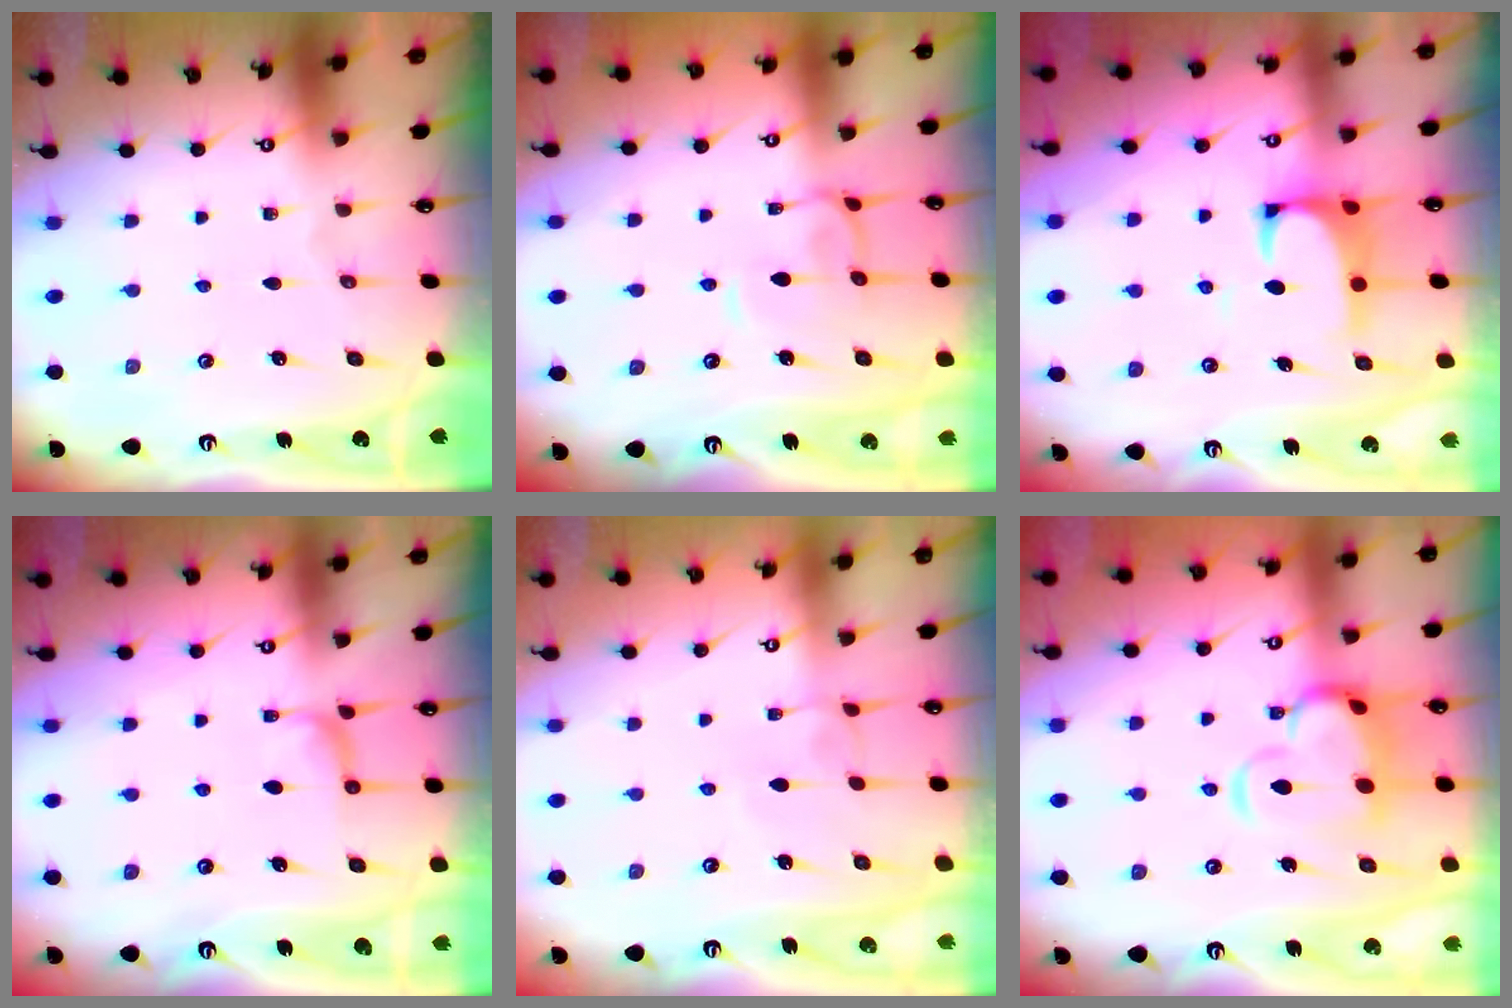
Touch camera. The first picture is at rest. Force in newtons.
{"total": 1.4, "press": 1.3, "slide": 0.4}
{"total": 1.8, "press": 1.6, "slide": 0.7}
{"total": 2.9, "press": 2.7, "slide": 0.9}
{"total": 2.8, "press": 2.8, "slide": 0.2}
{"total": 6.7, "press": 6.5, "slide": 1.6}